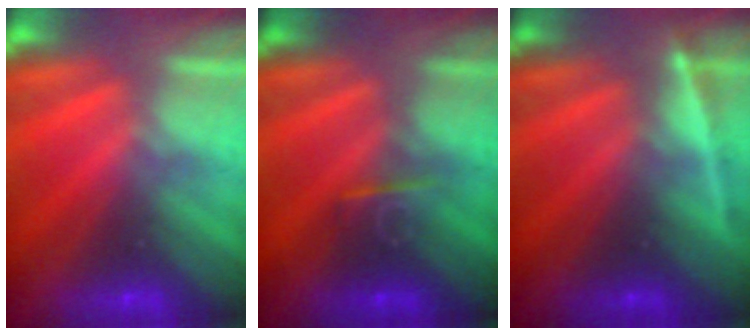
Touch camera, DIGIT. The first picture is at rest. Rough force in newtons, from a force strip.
{"total": 2.6}
{"total": 4.7}